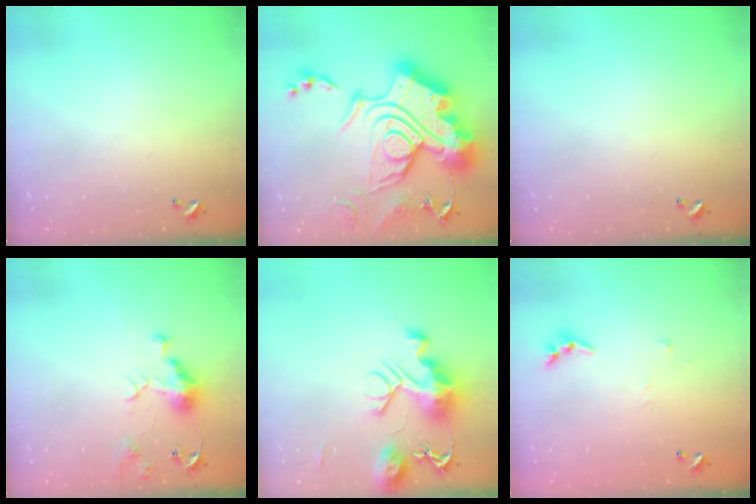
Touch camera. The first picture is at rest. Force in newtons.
{"total": 1.1, "press": 1.1, "slide": 0.0}
{"total": 0.0}
{"total": 7.0, "press": 7.0, "slide": 0.7}
{"total": 13.2, "press": 13.2, "slide": 1.1}
{"total": 4.4, "press": 4.4, "slide": 0.3}